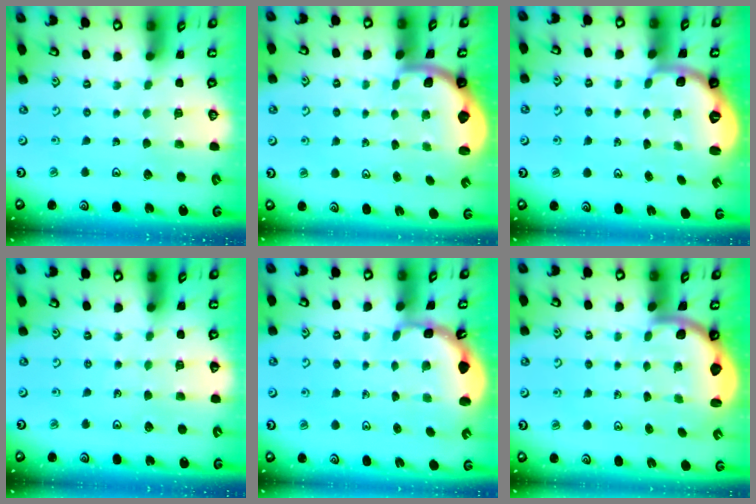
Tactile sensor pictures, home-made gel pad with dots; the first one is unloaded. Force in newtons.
{"total": 1.8, "press": 1.8, "slide": 0.5}
{"total": 2.7, "press": 1.7, "slide": 2.1}
{"total": 3.1, "press": 3.1, "slide": 0.4}
{"total": 2.3, "press": 2.1, "slide": 0.9}
{"total": 2.5, "press": 2.2, "slide": 1.2}